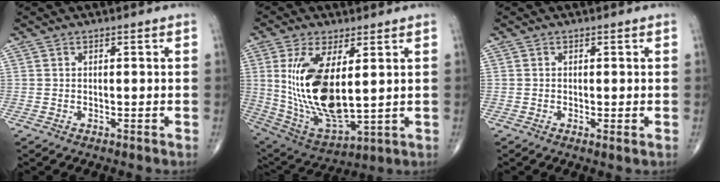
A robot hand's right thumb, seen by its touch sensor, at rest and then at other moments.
{"total": 18.2, "force": [2.9, 7.7, 16.2], "torque": [-0.320, -0.026, 0.075]}
{"total": 0.9, "force": [-0.1, 0.1, 0.9], "torque": [-0.021, -0.005, -0.006]}